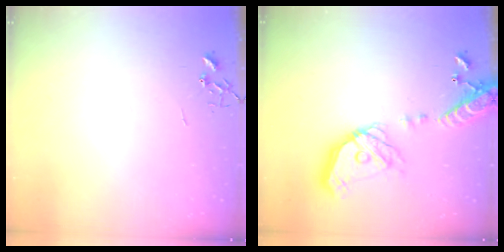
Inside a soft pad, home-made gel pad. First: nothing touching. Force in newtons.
{"total": 21.8, "press": 21.5, "slide": 3.7}